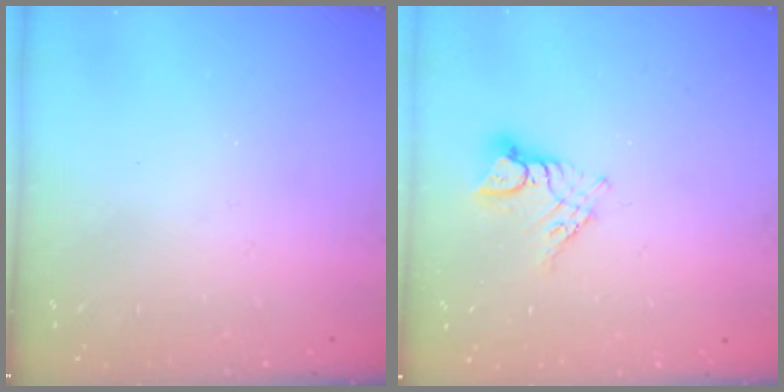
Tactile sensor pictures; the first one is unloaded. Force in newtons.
{"total": 8.8, "press": 8.8, "slide": 0.6}